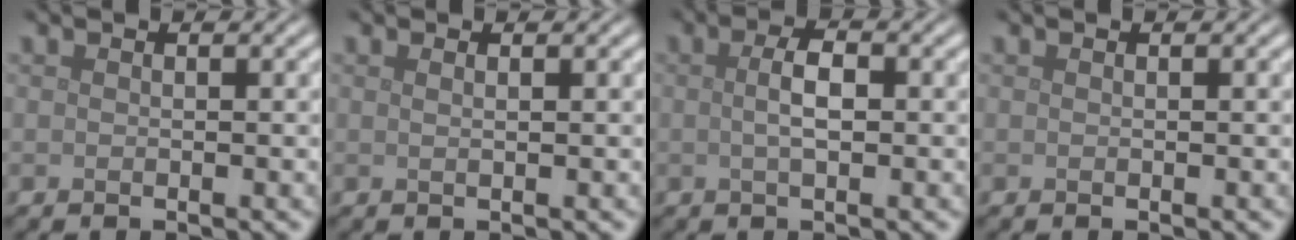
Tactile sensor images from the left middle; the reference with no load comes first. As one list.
[{"total": 1.2, "force": [0.5, 0.5, 1.0], "torque": [-0.003, -0.003, -0.003]}, {"total": 2.6, "force": [0.1, 0.8, 2.5], "torque": [-0.048, 0.004, 0.000]}, {"total": 0.0}]